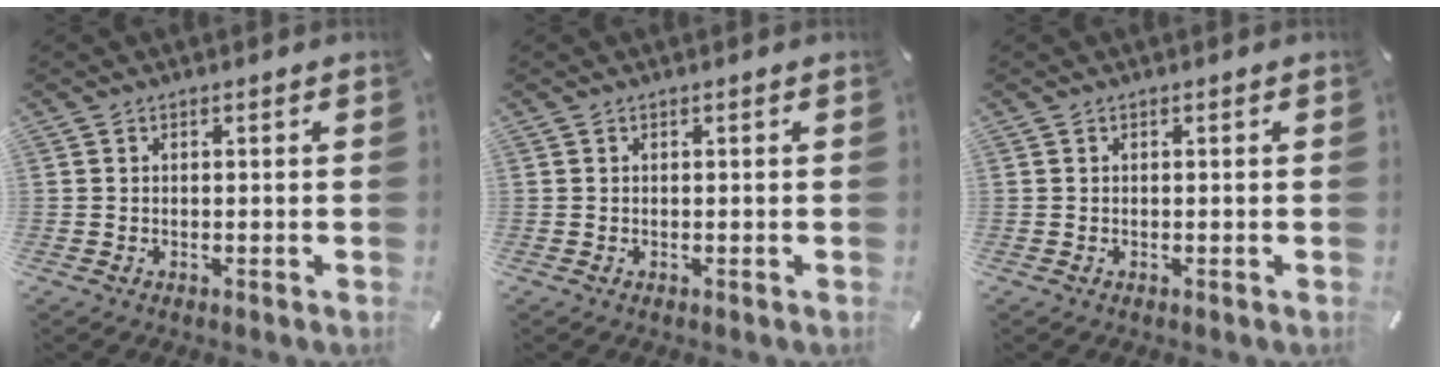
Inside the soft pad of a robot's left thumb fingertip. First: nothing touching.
{"total": 0.0}
{"total": 0.0}